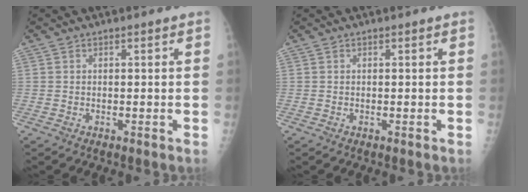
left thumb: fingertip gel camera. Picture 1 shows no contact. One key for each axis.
{"total": 0.0}